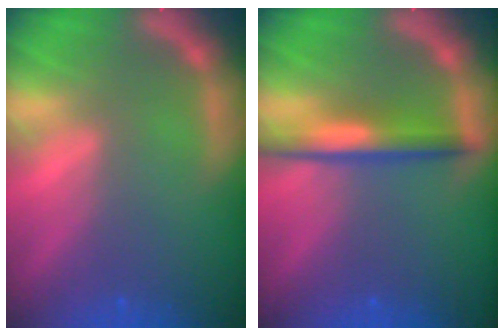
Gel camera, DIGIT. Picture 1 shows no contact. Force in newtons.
{"total": 4.0}